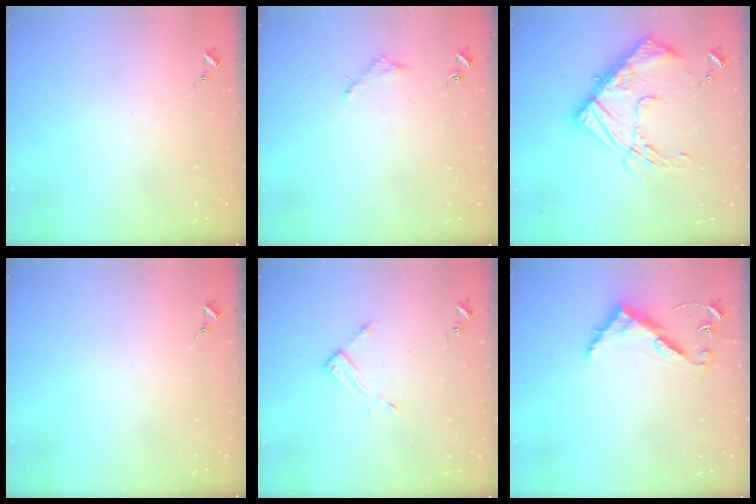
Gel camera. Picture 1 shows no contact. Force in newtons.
{"total": 1.6, "press": 1.6, "slide": 0.2}
{"total": 18.8, "press": 18.7, "slide": 1.2}
{"total": 0.0}
{"total": 3.7, "press": 3.7, "slide": 0.1}
{"total": 8.2, "press": 8.1, "slide": 0.6}